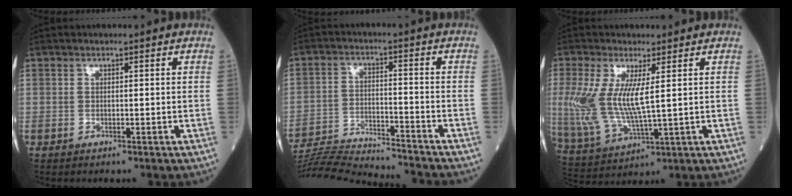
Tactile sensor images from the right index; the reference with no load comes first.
{"total": 17.2, "force": [-16.6, -0.6, 4.6], "torque": [-0.085, -0.014, -0.261]}
{"total": 10.2, "force": [1.6, 2.2, 9.8], "torque": [-0.237, -0.008, 0.040]}